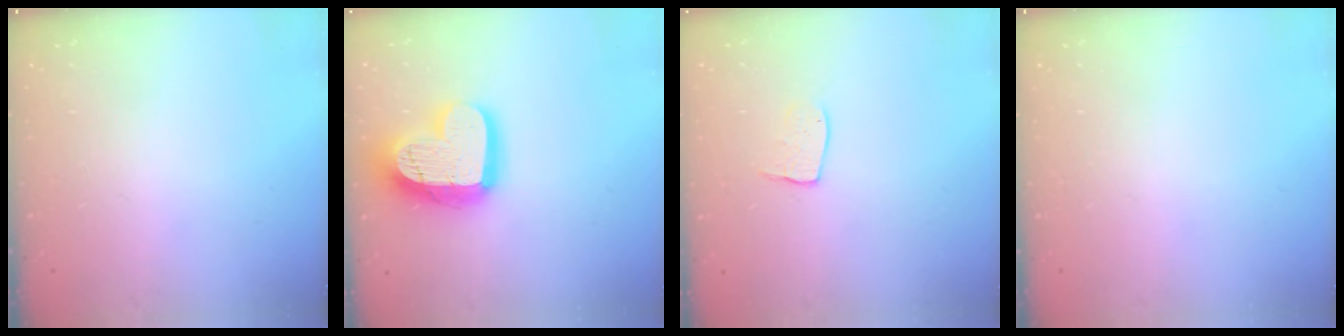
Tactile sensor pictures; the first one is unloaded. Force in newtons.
{"total": 18.7, "press": 18.6, "slide": 1.5}
{"total": 7.0, "press": 7.0, "slide": 0.5}
{"total": 0.0}